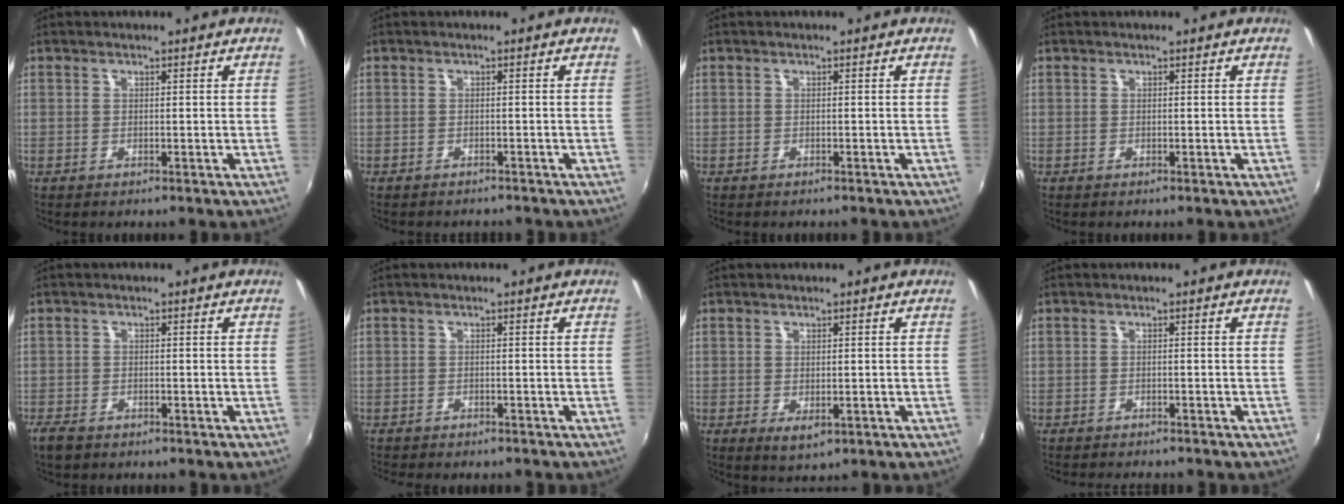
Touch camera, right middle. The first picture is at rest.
{"total": 2.4, "force": [-2.2, 0.7, 0.5], "torque": [-0.016, -0.012, -0.031]}
{"total": 0.0}
{"total": 0.0}
{"total": 3.4, "force": [-2.6, 1.6, 1.6], "torque": [-0.042, -0.010, -0.051]}
{"total": 3.3, "force": [-3.1, 0.6, 1.1], "torque": [-0.030, -0.013, -0.050]}
{"total": 2.5, "force": [-0.6, 1.5, 2.0], "torque": [-0.034, -0.009, -0.005]}
{"total": 4.0, "force": [-3.8, 0.6, 1.3], "torque": [-0.034, -0.016, -0.059]}